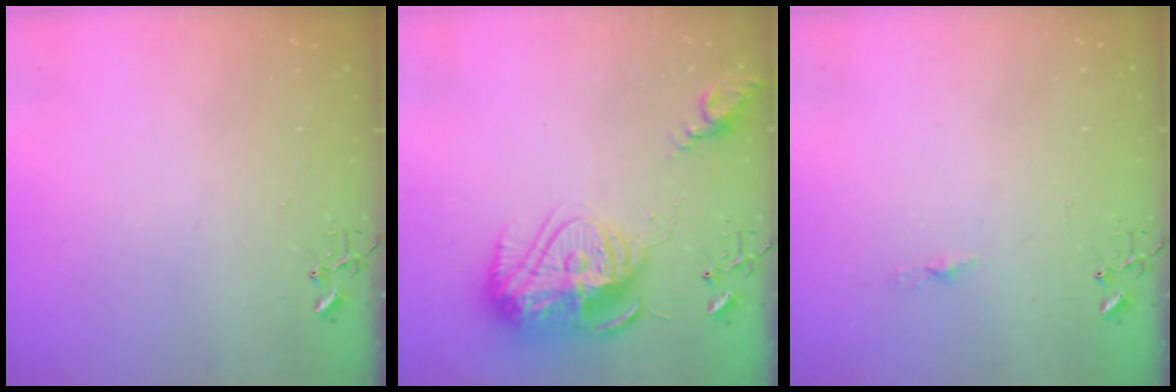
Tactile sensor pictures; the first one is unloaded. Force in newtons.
{"total": 18.7, "press": 18.6, "slide": 1.7}
{"total": 3.8, "press": 3.7, "slide": 0.3}